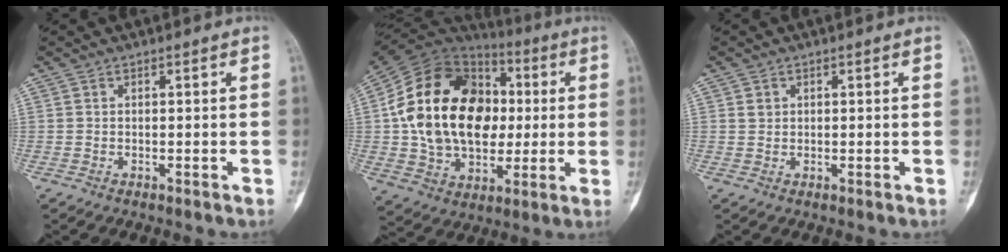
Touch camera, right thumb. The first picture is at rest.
{"total": 27.2, "force": [2.3, 18.6, 19.7], "torque": [-0.356, 0.018, 0.044]}
{"total": 1.2, "force": [0.5, 1.1, 0.4], "torque": [0.000, 0.000, 0.008]}